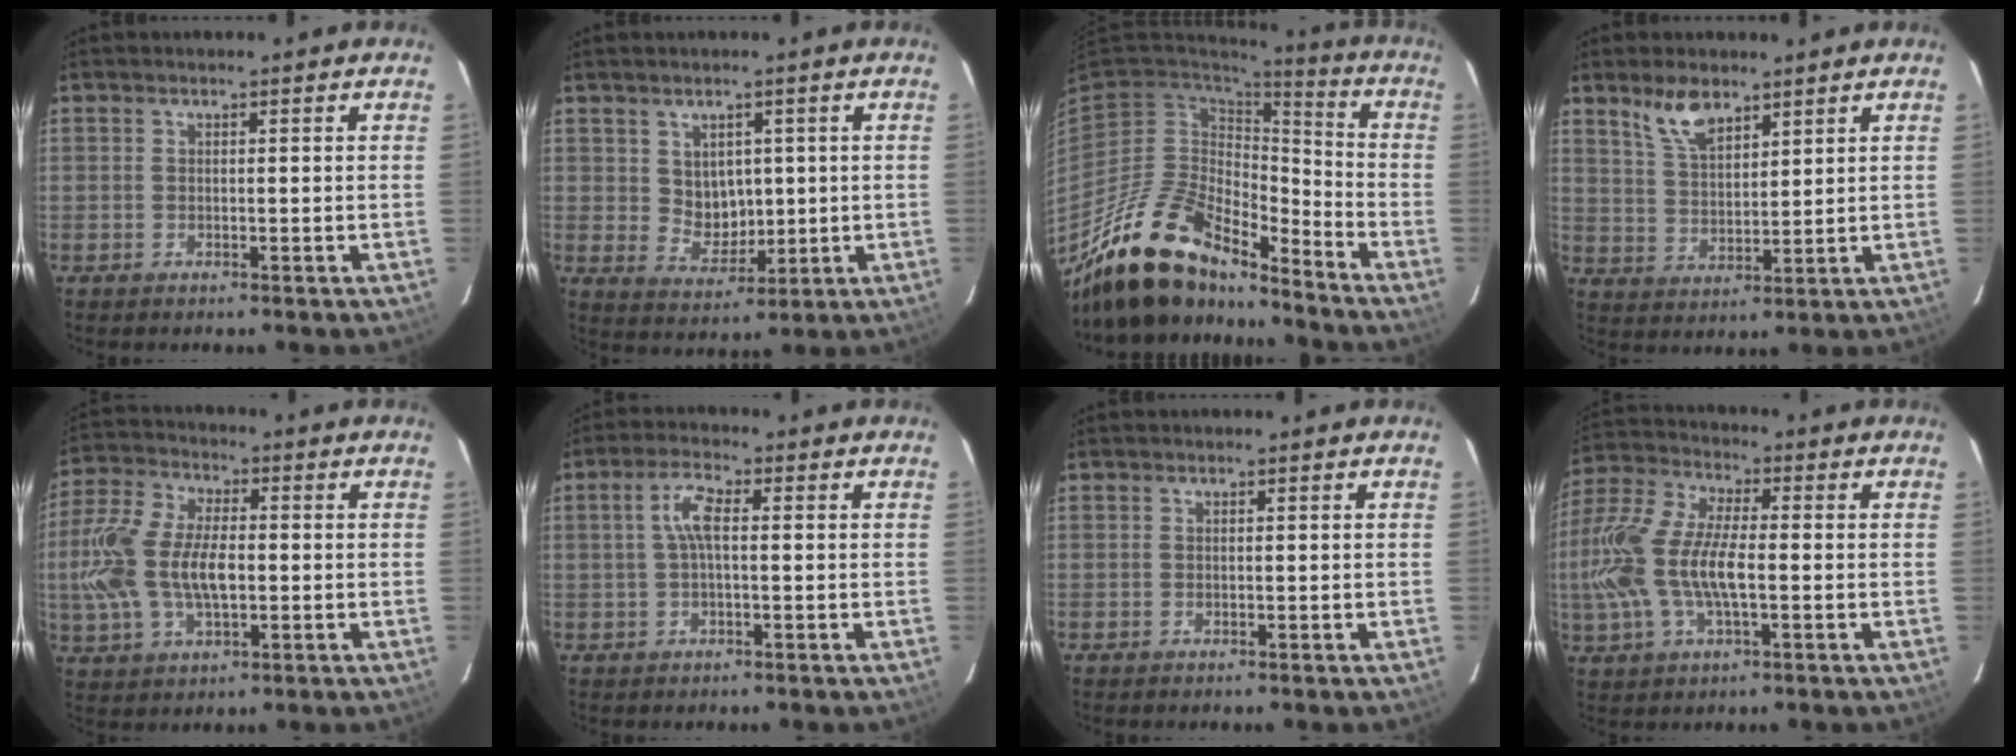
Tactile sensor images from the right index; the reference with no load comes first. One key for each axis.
{"total": 5.4, "fx": 1.5, "fy": 4.7, "fz": 2.3, "tx": -0.038, "ty": 0.004, "tz": 0.041}
{"total": 19.1, "fx": -15.6, "fy": 6.5, "fz": 8.9, "tx": -0.181, "ty": -0.007, "tz": -0.283}
{"total": 7.0, "fx": 5.1, "fy": 2.9, "fz": 3.9, "tx": -0.071, "ty": 0.006, "tz": 0.104}
{"total": 15.2, "fx": -1.0, "fy": 8.2, "fz": 12.8, "tx": -0.280, "ty": 0.011, "tz": -0.018}
{"total": 4.3, "fx": 0.3, "fy": 1.4, "fz": 4.1, "tx": -0.082, "ty": 0.010, "tz": 0.007}
{"total": 0.0}
{"total": 16.5, "fx": -1.9, "fy": 7.1, "fz": 14.8, "tx": -0.319, "ty": 0.006, "tz": -0.040}